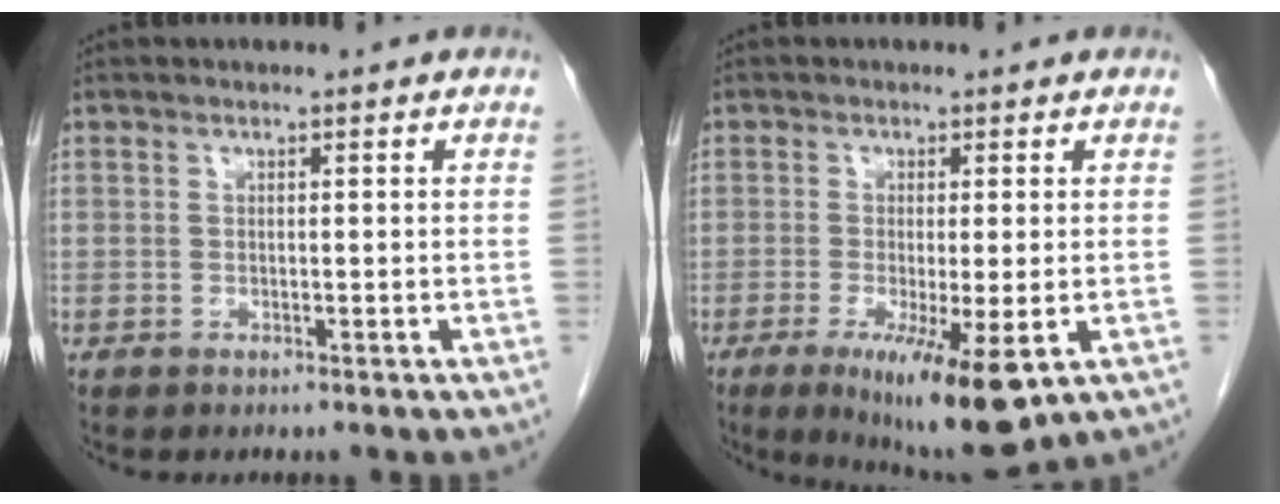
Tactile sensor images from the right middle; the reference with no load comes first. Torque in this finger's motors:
{"motor_torque": [1.73, -0.40, 0.75, 0.18]}